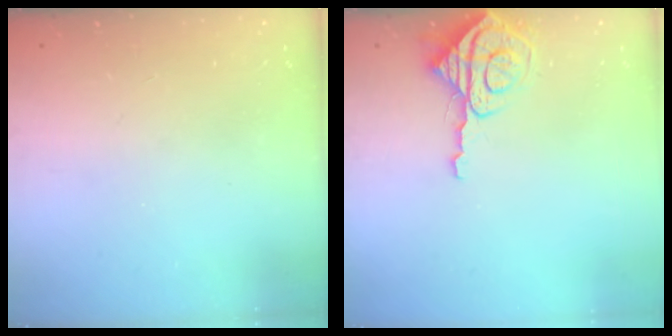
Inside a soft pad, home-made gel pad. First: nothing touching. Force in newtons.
{"total": 7.8, "press": 7.7, "slide": 0.7}